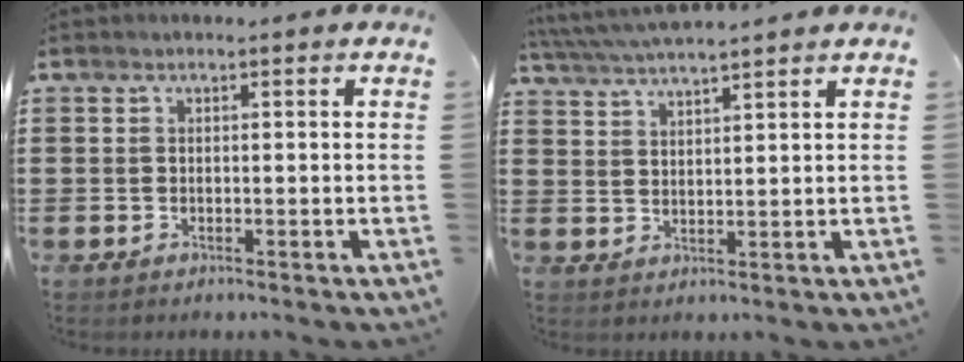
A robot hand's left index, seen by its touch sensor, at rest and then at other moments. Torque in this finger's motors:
{"motor_torque": [0.92, 0.86, 0.64, 0.21]}